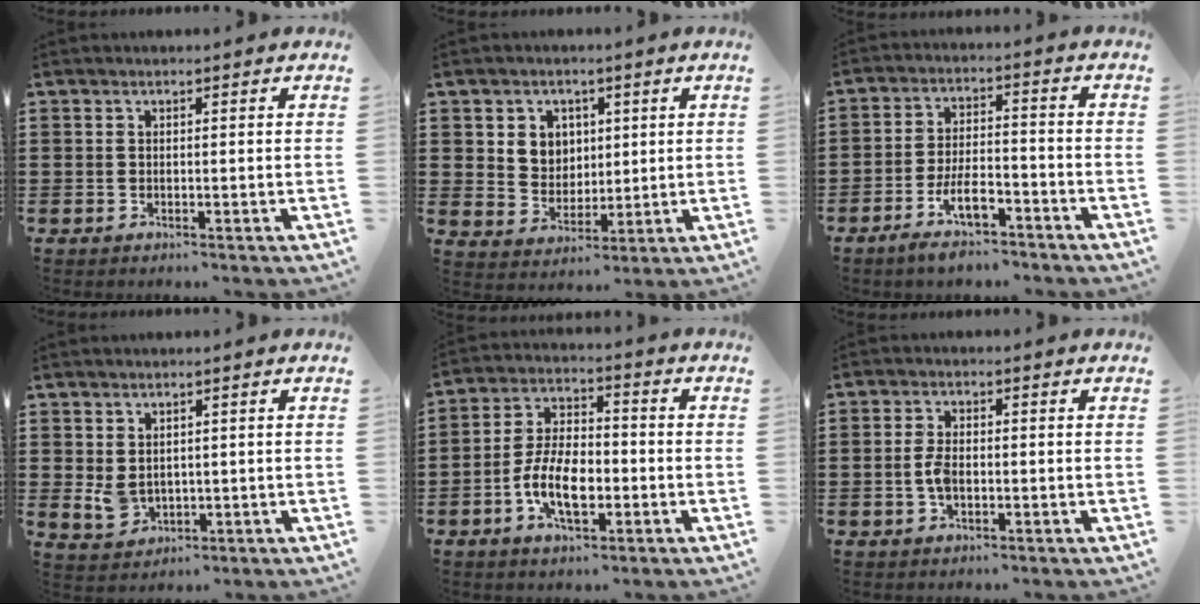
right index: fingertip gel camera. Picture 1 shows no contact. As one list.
[{"total": 5.1, "force": [1.8, 4.7, 0.9], "torque": [-0.034, 0.011, 0.031]}, {"total": 7.2, "force": [-4.7, 2.4, 4.9], "torque": [-0.097, 0.005, -0.086]}, {"total": 3.0, "force": [0.7, 2.3, 1.7], "torque": [-0.045, 0.002, 0.013]}, {"total": 8.8, "force": [-2.9, 4.7, 6.8], "torque": [-0.143, -0.001, -0.058]}, {"total": 3.4, "force": [-0.6, 1.6, 3.0], "torque": [-0.071, -0.002, -0.015]}]